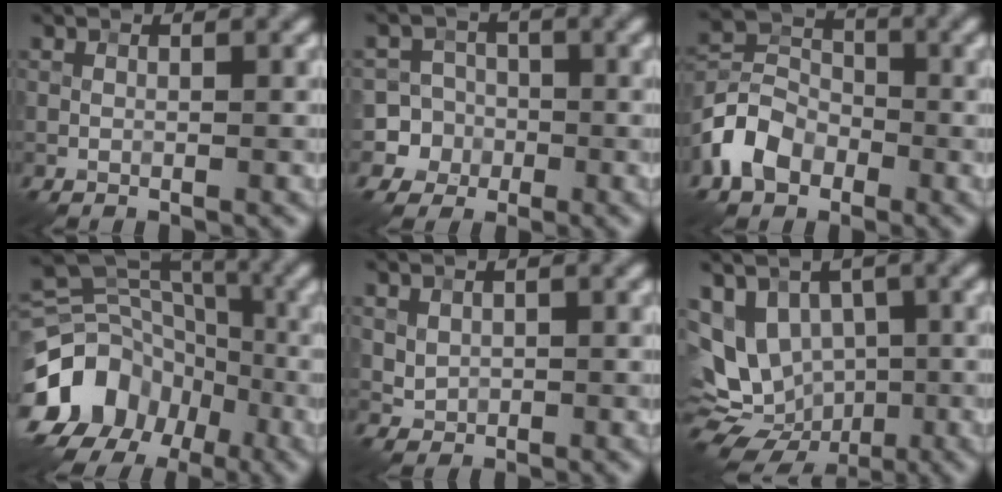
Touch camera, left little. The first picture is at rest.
{"total": 6.8, "force": [-2.3, 6.4, 0.5], "torque": [0.007, 0.008, -0.066]}
{"total": 5.2, "force": [-2.8, 3.6, 2.4], "torque": [-0.049, 0.005, -0.069]}
{"total": 15.3, "force": [-6.6, 12.4, 6.2], "torque": [-0.134, -0.028, -0.121]}
{"total": 1.1, "force": [0.5, 0.9, 0.5], "torque": [-0.013, -0.003, 0.014]}
{"total": 10.2, "force": [-1.0, 8.4, 5.8], "torque": [-0.105, 0.003, -0.007]}